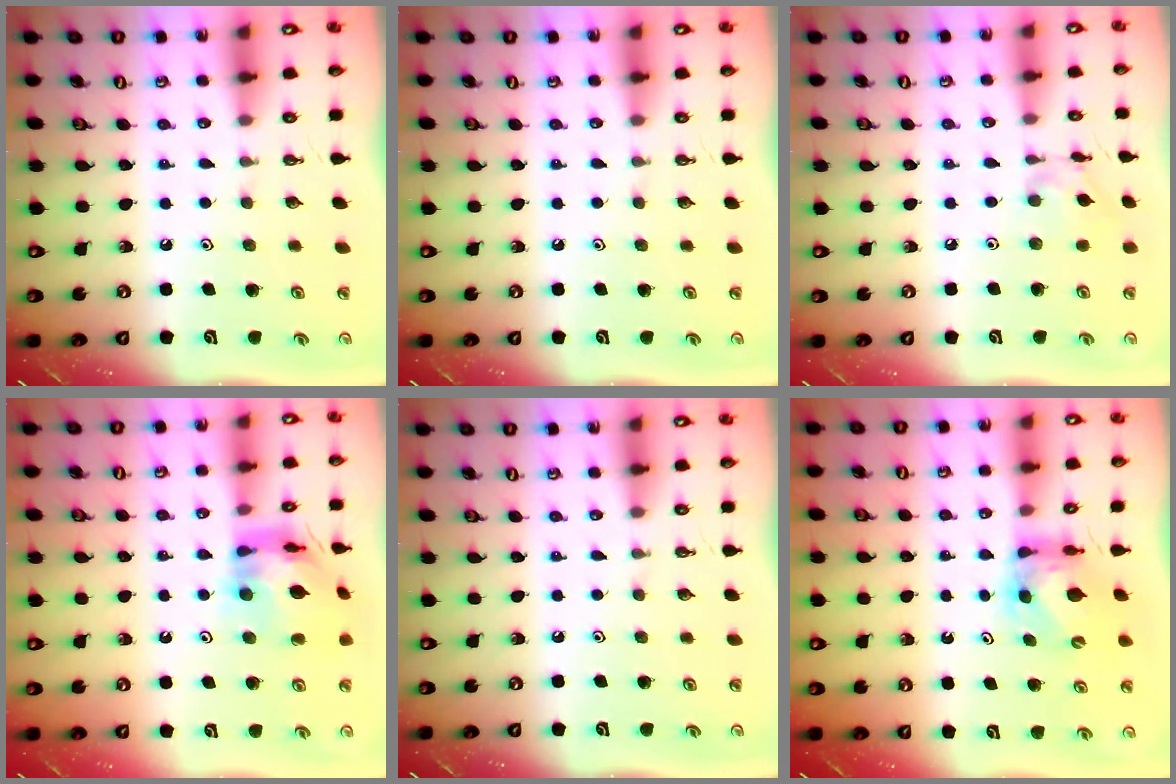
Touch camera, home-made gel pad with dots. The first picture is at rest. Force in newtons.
{"total": 0.0}
{"total": 8.5, "press": 8.5, "slide": 0.5}
{"total": 13.2, "press": 13.1, "slide": 1.7}
{"total": 0.0}
{"total": 5.5, "press": 5.5, "slide": 0.7}